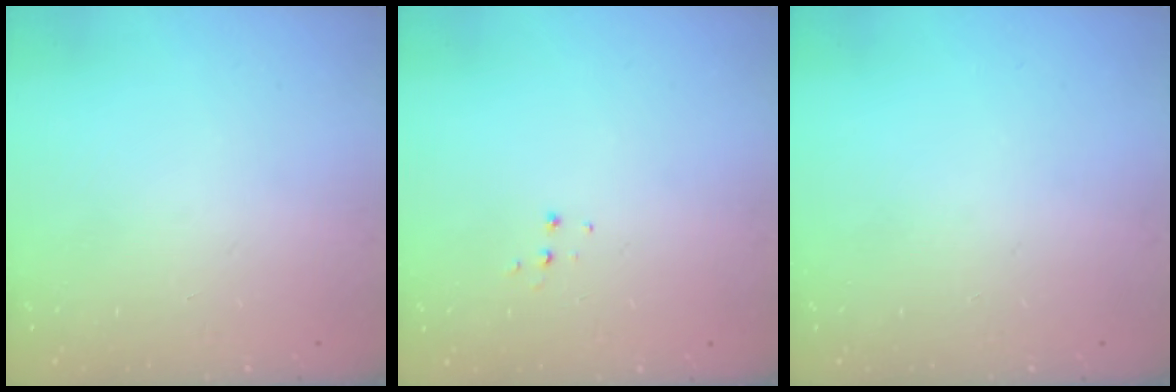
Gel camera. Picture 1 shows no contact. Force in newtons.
{"total": 4.5, "press": 4.5, "slide": 0.4}
{"total": 0.0}